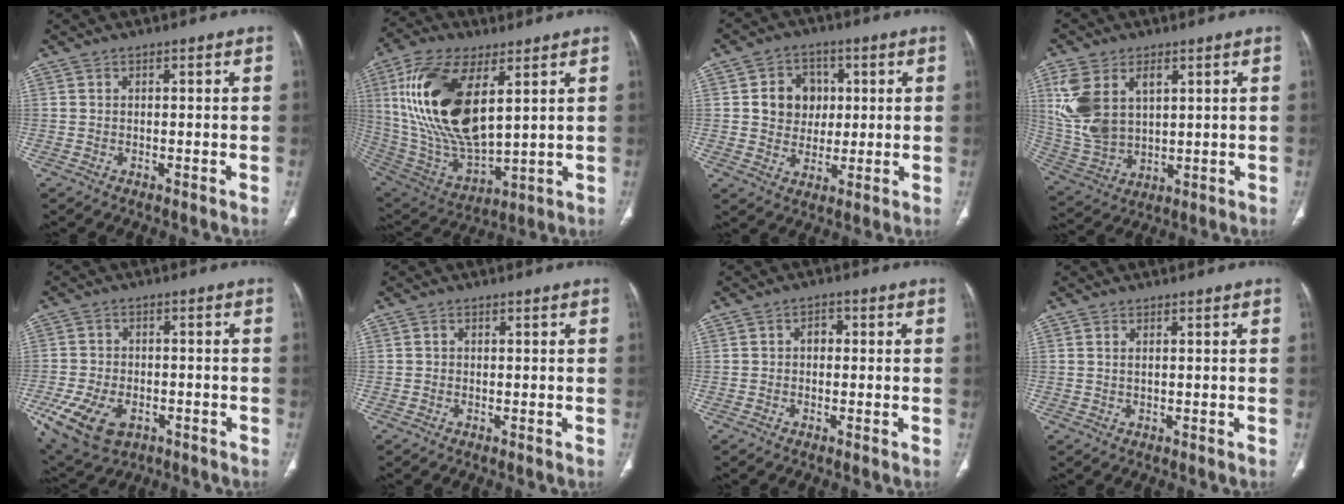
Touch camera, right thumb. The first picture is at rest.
{"total": 23.3, "force": [6.9, 11.0, 19.4], "torque": [-0.382, -0.029, 0.137]}
{"total": 8.8, "force": [1.6, 7.7, 4.1], "torque": [-0.021, -0.001, 0.027]}
{"total": 13.9, "force": [4.6, 8.7, 9.9], "torque": [-0.202, -0.007, 0.108]}
{"total": 13.1, "force": [-5.6, 8.3, 8.4], "torque": [-0.167, 0.010, -0.087]}
{"total": 0.6, "force": [0.0, 0.6, 0.2], "torque": [-0.001, 0.002, -0.001]}
{"total": 2.2, "force": [-0.1, 1.7, 1.4], "torque": [-0.010, 0.010, -0.007]}
{"total": 0.9, "force": [0.3, 0.4, 0.8], "torque": [-0.021, 0.004, 0.010]}